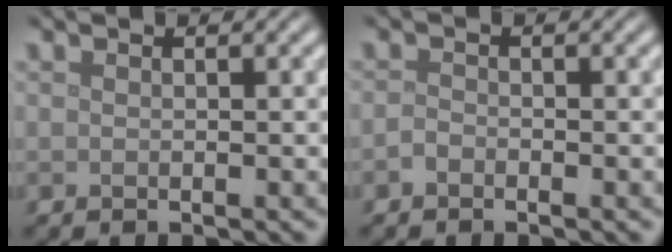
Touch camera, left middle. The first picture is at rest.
{"total": 0.8, "force": [-0.6, 0.4, 0.4], "torque": [-0.007, 0.000, -0.016]}